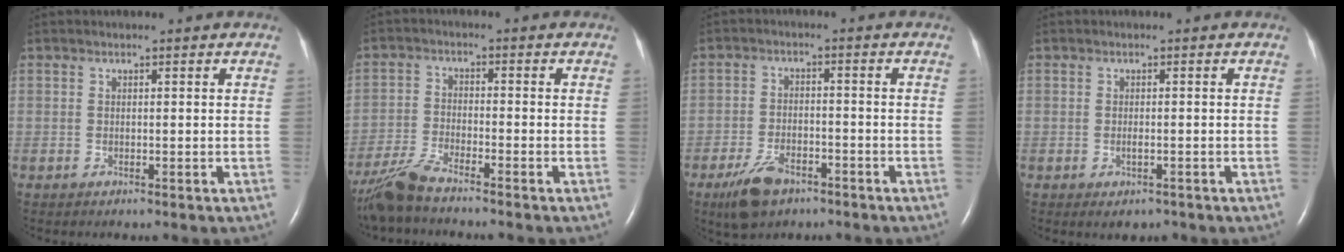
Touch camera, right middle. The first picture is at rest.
{"total": 6.7, "force": [-5.9, 0.1, 3.1], "torque": [-0.072, -0.025, -0.117]}
{"total": 6.5, "force": [-4.4, 2.9, 3.8], "torque": [-0.086, -0.006, -0.073]}
{"total": 1.9, "force": [-1.0, 0.8, 1.5], "torque": [-0.026, -0.003, -0.008]}